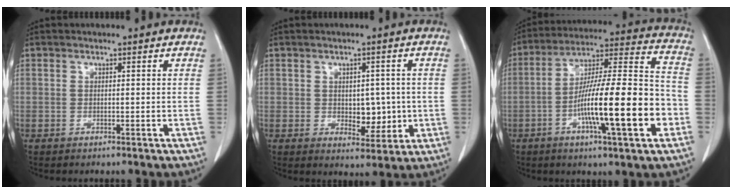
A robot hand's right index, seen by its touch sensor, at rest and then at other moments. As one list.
[{"total": 5.2, "force": [-0.2, 3.1, 4.2], "torque": [-0.048, -0.001, 0.006]}, {"total": 19.6, "force": [-5.9, 1.9, 18.6], "torque": [-0.301, 0.004, -0.095]}]